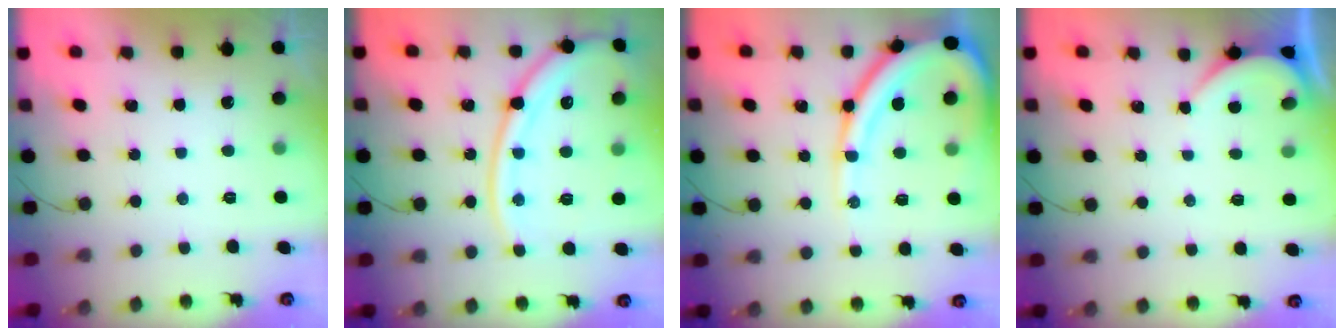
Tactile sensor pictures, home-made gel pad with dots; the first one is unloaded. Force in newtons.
{"total": 15.9, "press": 15.7, "slide": 2.0}
{"total": 14.6, "press": 14.5, "slide": 1.3}
{"total": 1.6, "press": 1.5, "slide": 0.2}